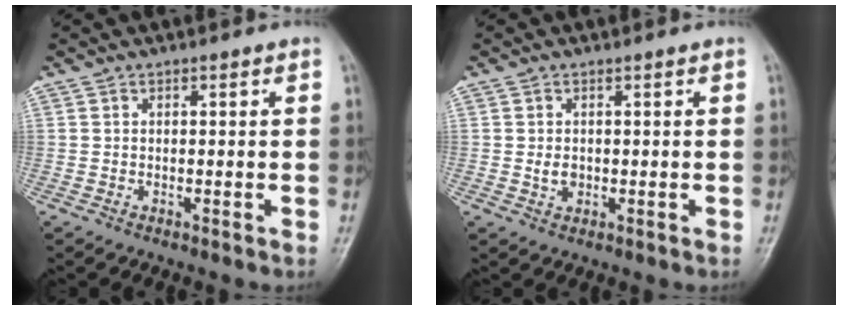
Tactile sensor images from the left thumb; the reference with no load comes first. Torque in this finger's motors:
{"motor_torque": [-0.07, 0.06, 0.03, 0.01, -0.01]}